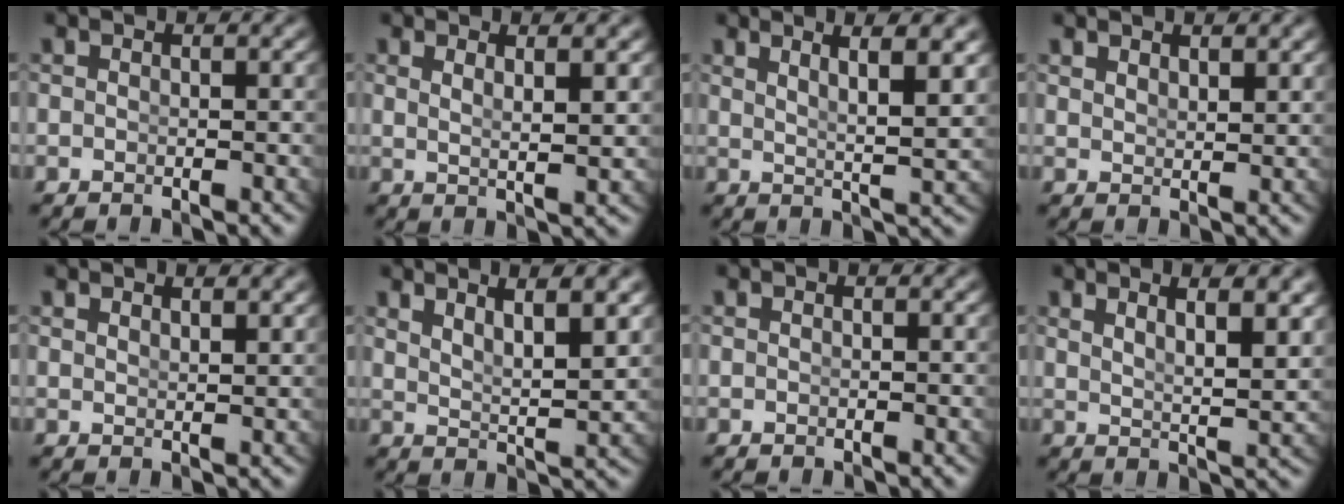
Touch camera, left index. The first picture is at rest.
{"total": 2.1, "force": [1.0, -0.6, 1.7], "torque": [-0.034, -0.017, 0.032]}
{"total": 5.4, "force": [3.3, 0.7, 4.3], "torque": [-0.057, -0.001, 0.058]}
{"total": 1.6, "force": [1.5, -0.5, 0.3], "torque": [0.001, -0.010, 0.037]}
{"total": 1.4, "force": [1.3, -0.7, 0.2], "torque": [0.006, -0.010, 0.030]}
{"total": 5.2, "force": [3.3, 1.4, 3.9], "torque": [-0.053, -0.004, 0.059]}
{"total": 0.0}
{"total": 4.2, "force": [2.6, 0.5, 3.2], "torque": [-0.046, -0.008, 0.050]}